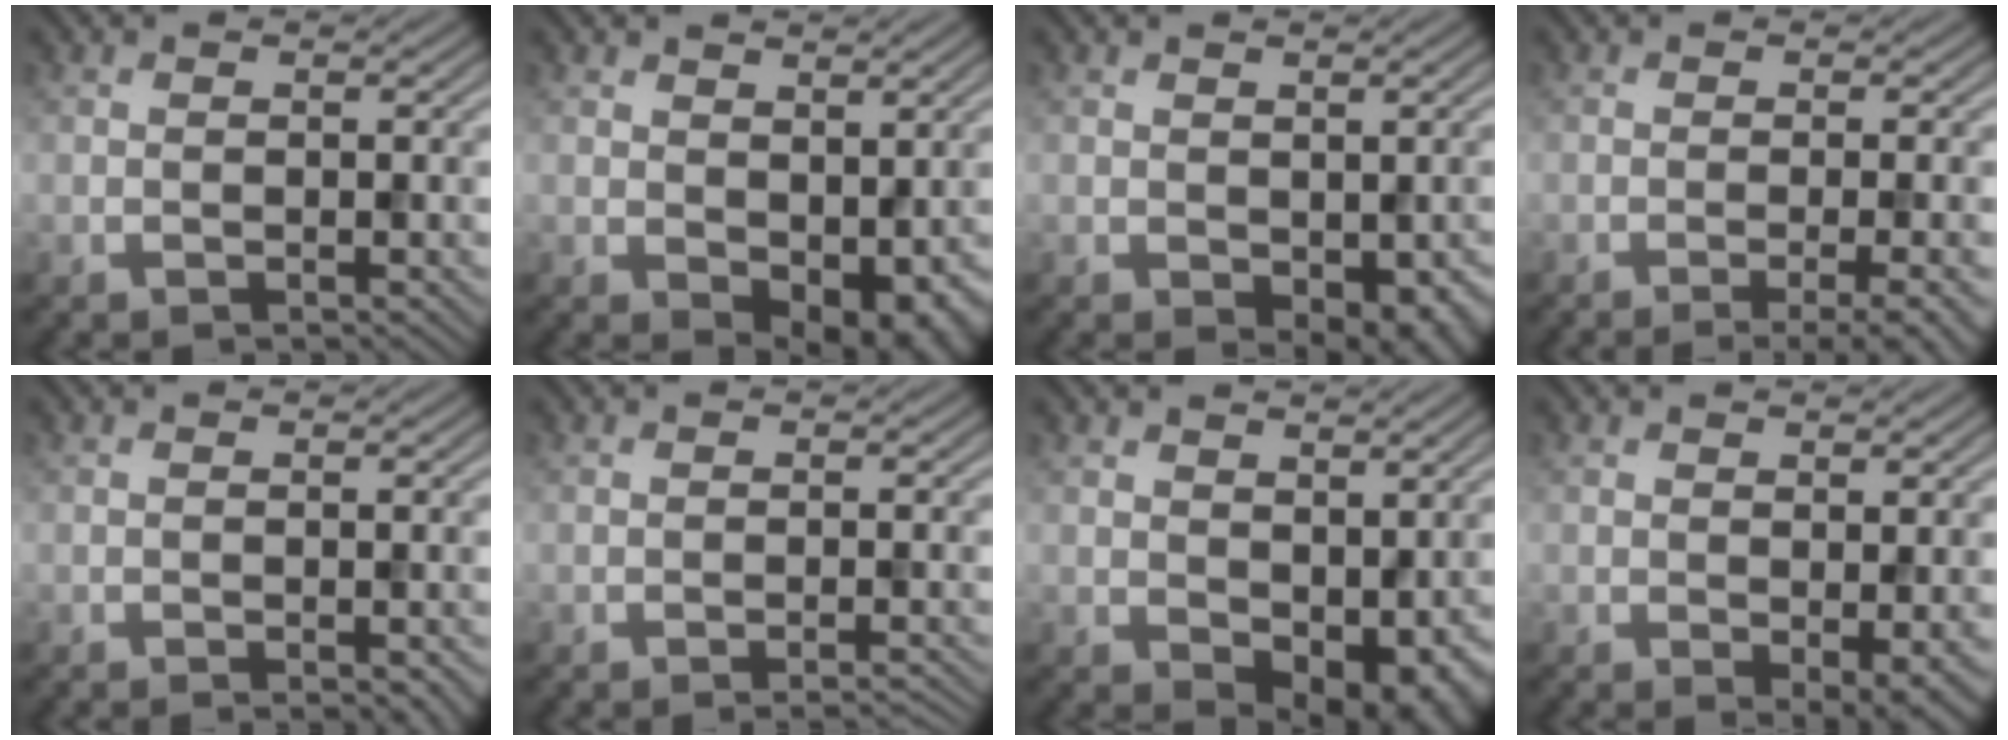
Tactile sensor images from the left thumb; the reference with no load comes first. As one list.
[{"total": 5.4, "force": [-0.2, 3.3, 4.2], "torque": [-0.064, -0.018, 0.011]}, {"total": 4.8, "force": [-1.7, 2.7, 3.6], "torque": [-0.048, -0.022, -0.007]}, {"total": 5.1, "force": [-2.3, 1.0, 4.5], "torque": [-0.056, 0.005, -0.037]}, {"total": 1.9, "force": [-1.2, 0.4, 1.5], "torque": [-0.012, 0.004, -0.019]}, {"total": 1.7, "force": [-1.1, 0.3, 1.2], "torque": [-0.007, 0.003, -0.023]}, {"total": 6.2, "force": [0.2, 4.0, 4.7], "torque": [-0.068, -0.021, 0.017]}, {"total": 2.9, "force": [-0.2, 0.7, 2.8], "torque": [-0.046, -0.008, -0.001]}]